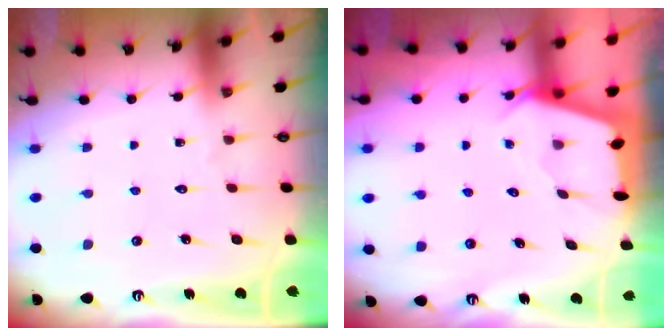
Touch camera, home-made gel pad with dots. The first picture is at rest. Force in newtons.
{"total": 2.4, "press": 2.4, "slide": 0.3}